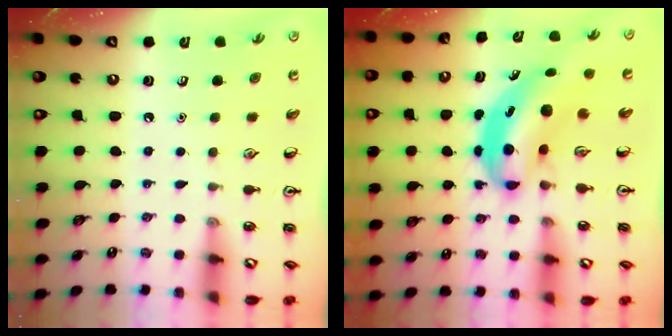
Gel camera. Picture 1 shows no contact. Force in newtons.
{"total": 7.3, "press": 7.1, "slide": 1.9}